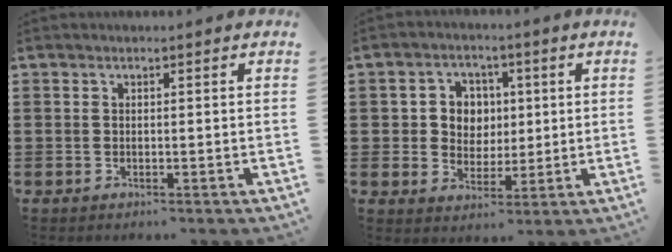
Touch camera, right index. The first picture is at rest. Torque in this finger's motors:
{"motor_torque": [0.25, -0.18, 0.34, 0.05]}